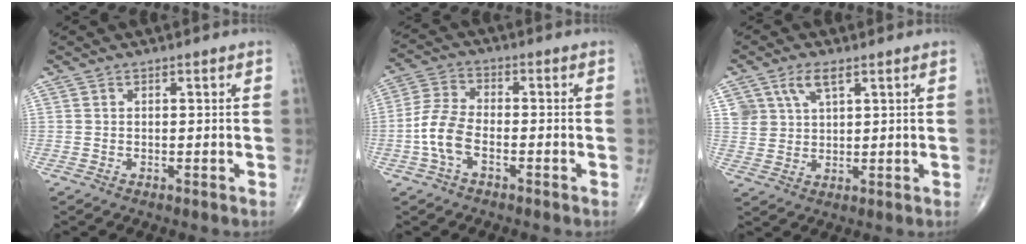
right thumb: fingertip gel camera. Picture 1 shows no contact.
{"total": 7.3, "force": [-2.4, 3.8, 5.8], "torque": [-0.129, 0.024, -0.053]}
{"total": 5.4, "force": [3.1, 2.8, 3.5], "torque": [-0.059, -0.013, 0.063]}